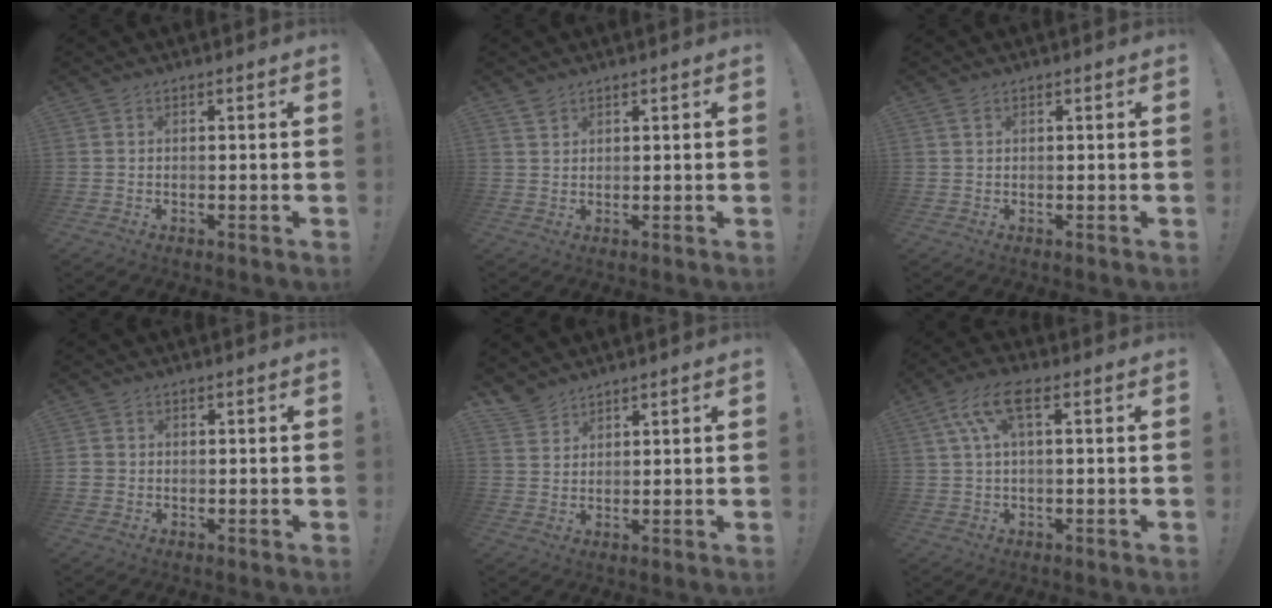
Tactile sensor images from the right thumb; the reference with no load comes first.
{"total": 2.1, "force": [1.8, 0.9, 0.6], "torque": [-0.002, -0.015, 0.032]}
{"total": 1.2, "force": [0.6, 0.8, 0.7], "torque": [-0.011, 0.002, 0.011]}
{"total": 1.5, "force": [-0.3, 1.5, 0.4], "torque": [-0.005, 0.005, -0.004]}
{"total": 4.2, "force": [3.7, 1.8, 0.5], "torque": [-0.009, -0.028, 0.071]}
{"total": 8.9, "force": [2.9, 3.0, 7.9], "torque": [-0.157, 0.004, 0.057]}